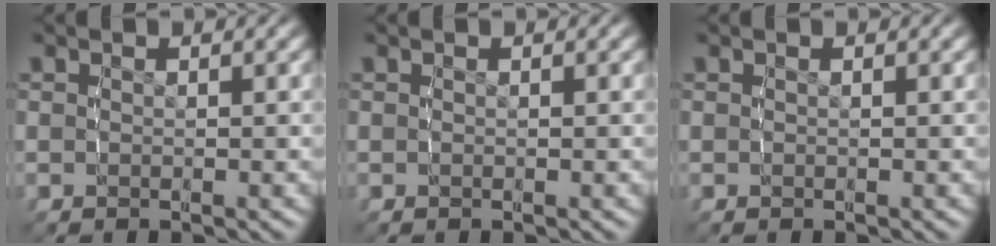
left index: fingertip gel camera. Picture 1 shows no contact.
{"total": 0.0}
{"total": 0.0}